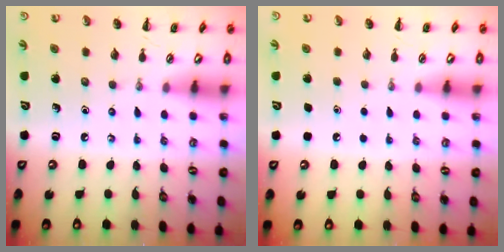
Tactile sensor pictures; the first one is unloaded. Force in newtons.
{"total": 1.8, "press": 1.7, "slide": 0.1}